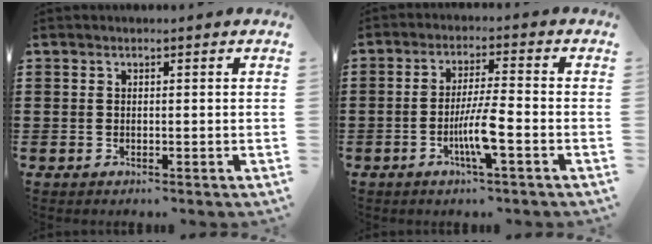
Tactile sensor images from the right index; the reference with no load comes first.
{"total": 6.2, "force": [-2.3, 0.3, 5.7], "torque": [-0.109, -0.011, -0.043]}